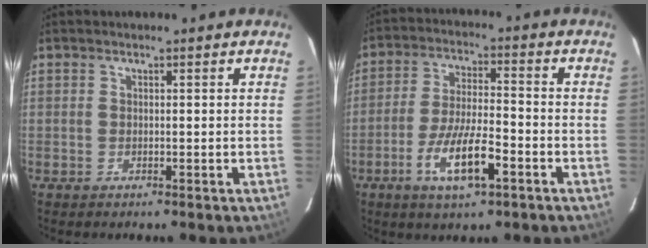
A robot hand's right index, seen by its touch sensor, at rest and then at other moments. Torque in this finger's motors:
{"motor_torque": [1.07, -0.66, 0.40, 0.10]}